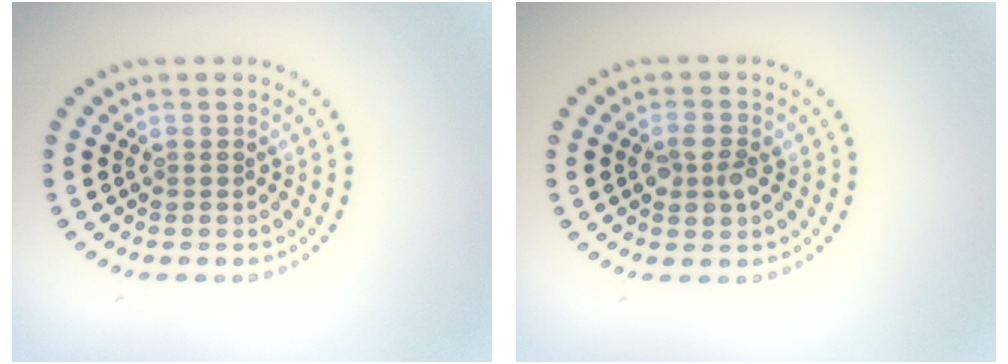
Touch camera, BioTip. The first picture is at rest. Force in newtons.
{"total": 2.5, "press": 2.5, "slide": 0.1}